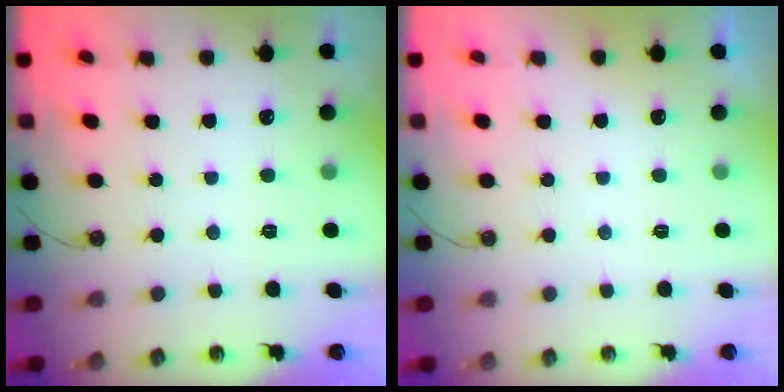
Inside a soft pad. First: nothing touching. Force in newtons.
{"total": 0.0}